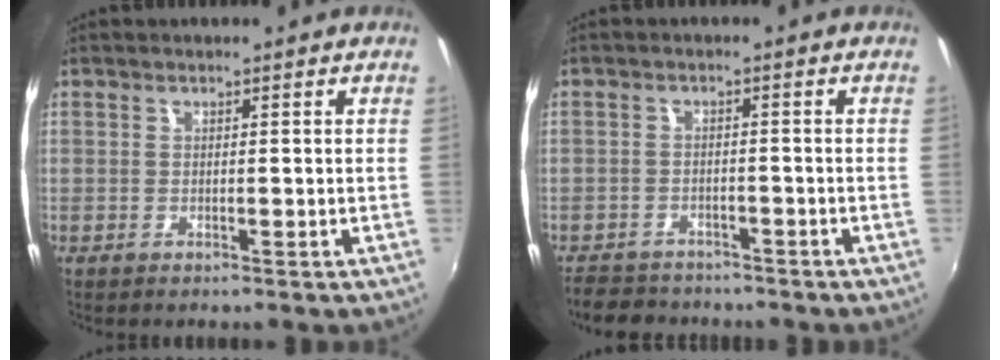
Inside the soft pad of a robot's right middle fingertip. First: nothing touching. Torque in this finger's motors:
{"motor_torque": [0.32, -0.50, 0.02, 0.02]}